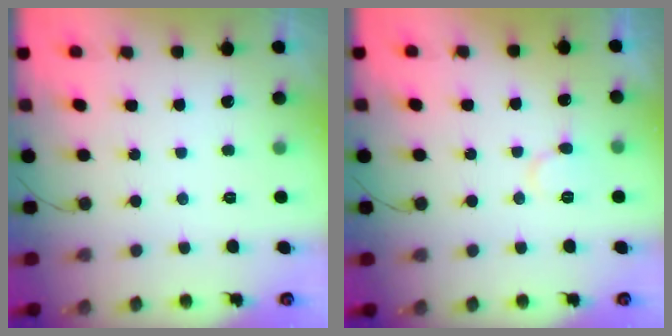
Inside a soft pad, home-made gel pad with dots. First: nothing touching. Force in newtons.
{"total": 6.8, "press": 6.8, "slide": 0.5}